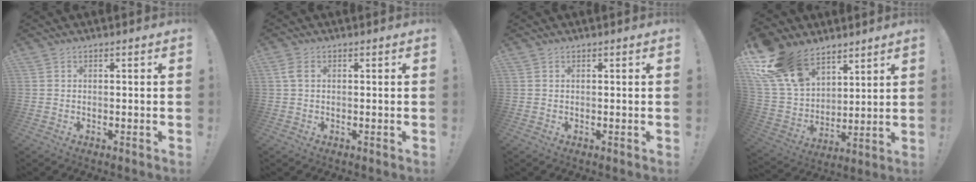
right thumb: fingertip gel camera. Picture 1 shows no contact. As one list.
[{"total": 2.2, "force": [0.6, 1.1, 1.8], "torque": [-0.031, 0.002, 0.009]}, {"total": 0.0}, {"total": 19.2, "force": [12.5, 11.7, 8.7], "torque": [-0.180, -0.071, 0.246]}]